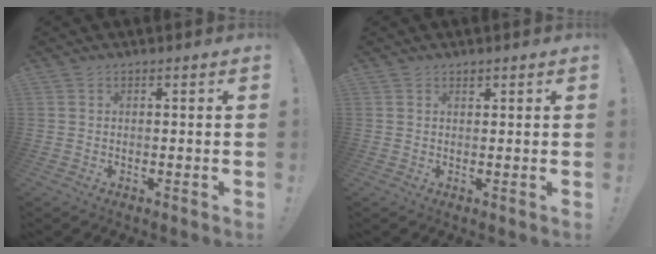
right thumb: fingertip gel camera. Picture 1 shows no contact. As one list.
[{"total": 1.1, "force": [0.8, 0.7, 0.2], "torque": [0.007, -0.005, 0.013]}]